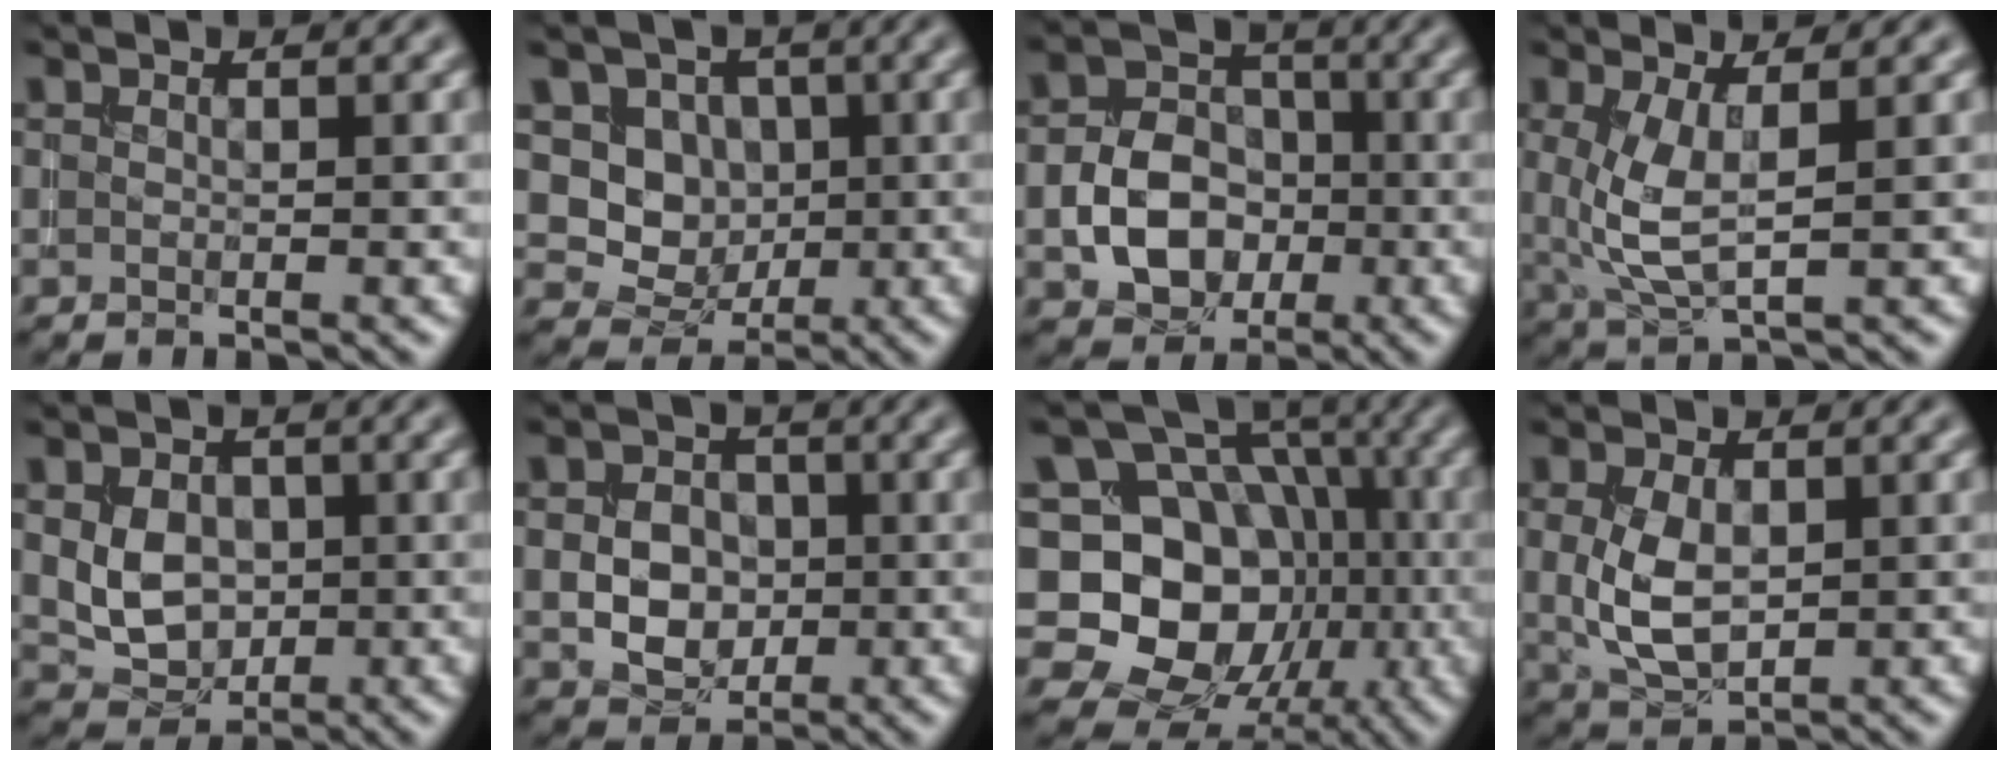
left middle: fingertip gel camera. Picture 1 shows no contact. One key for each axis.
{"total": 5.4, "fx": 1.2, "fy": 4.8, "fz": 2.3, "tx": -0.030, "ty": -0.007, "tz": 0.020}
{"total": 5.8, "fx": -1.5, "fy": 4.6, "fz": 3.3, "tx": -0.051, "ty": 0.001, "tz": -0.027}
{"total": 4.4, "fx": 0.7, "fy": 1.5, "fz": 4.1, "tx": -0.095, "ty": -0.007, "tz": 0.017}
{"total": 4.4, "fx": 0.2, "fy": 3.4, "fz": 2.7, "tx": -0.055, "ty": -0.007, "tz": 0.005}
{"total": 4.1, "fx": -0.4, "fy": 3.3, "fz": 2.4, "tx": -0.042, "ty": -0.002, "tz": -0.008}
{"total": 15.7, "fx": -1.6, "fy": 13.3, "fz": 8.1, "tx": -0.138, "ty": 0.014, "tz": -0.045}
{"total": 4.6, "fx": 0.3, "fy": 2.8, "fz": 3.6, "tx": -0.082, "ty": -0.001, "tz": 0.013}